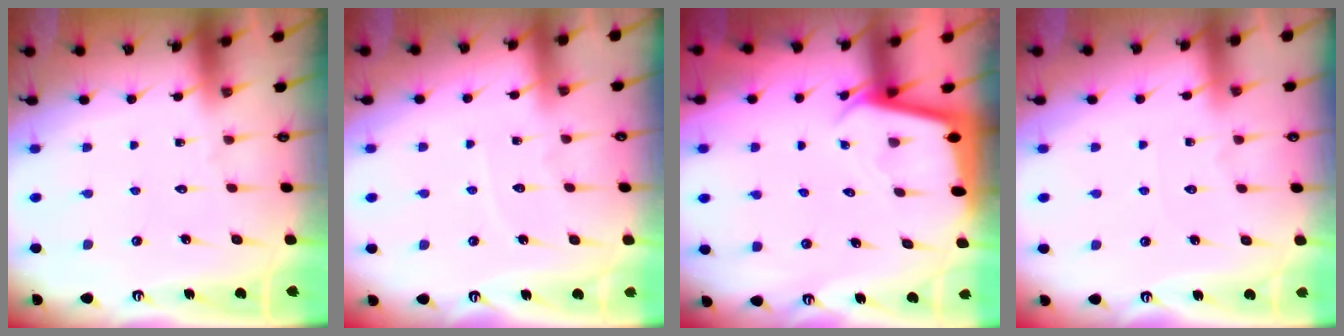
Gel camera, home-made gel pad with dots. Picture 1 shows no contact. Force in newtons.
{"total": 4.0, "press": 4.0, "slide": 0.6}
{"total": 2.5, "press": 2.5, "slide": 0.1}
{"total": 1.7, "press": 1.6, "slide": 0.3}